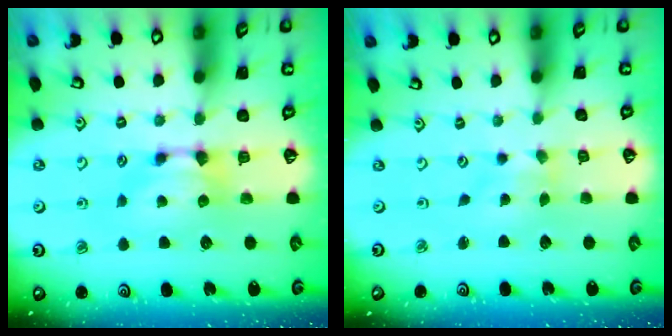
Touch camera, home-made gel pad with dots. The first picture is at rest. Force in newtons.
{"total": 2.6, "press": 2.4, "slide": 0.8}